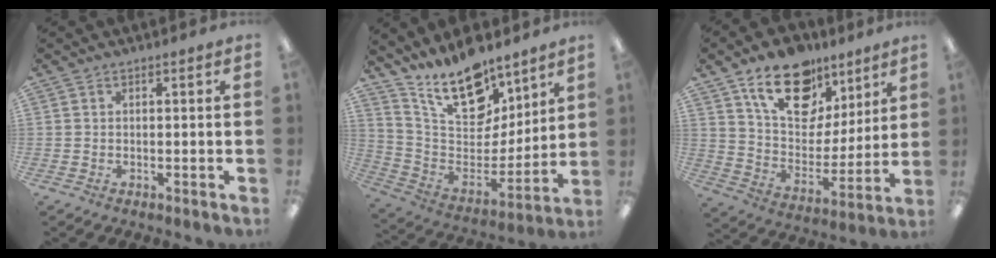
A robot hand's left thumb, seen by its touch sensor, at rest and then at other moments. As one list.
[{"total": 18.7, "force": [14.1, 8.8, 8.6], "torque": [-0.153, -0.094, 0.254]}, {"total": 19.0, "force": [11.9, 11.6, 9.2], "torque": [-0.141, -0.064, 0.213]}]